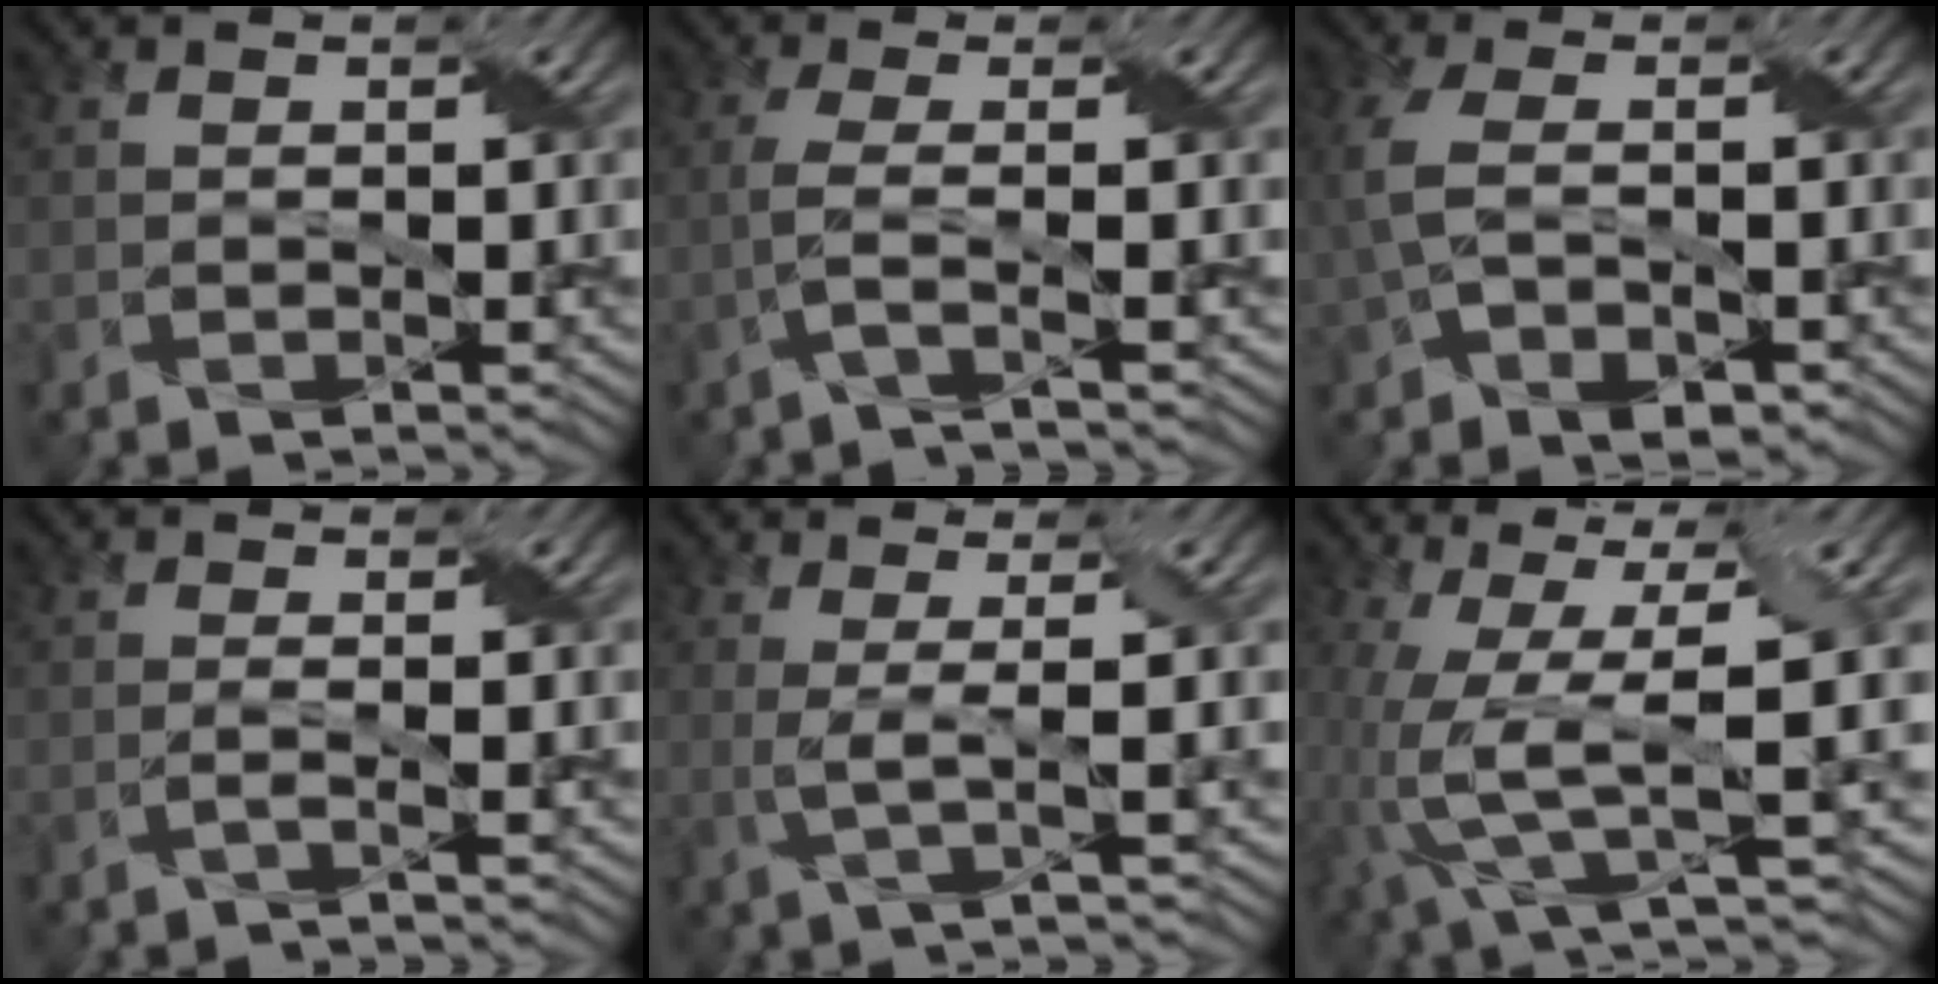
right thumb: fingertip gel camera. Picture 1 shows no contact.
{"total": 2.9, "force": [-1.0, 0.4, 2.7], "torque": [-0.053, 0.005, -0.039]}
{"total": 6.4, "force": [-0.4, 3.8, 5.1], "torque": [-0.132, -0.005, -0.002]}
{"total": 1.1, "force": [-0.2, 0.2, 1.0], "torque": [-0.014, -0.003, -0.016]}
{"total": 3.0, "force": [0.6, 0.3, 3.0], "torque": [-0.061, 0.003, 0.005]}
{"total": 11.6, "force": [-1.1, 3.4, 11.1], "torque": [-0.250, -0.012, -0.006]}